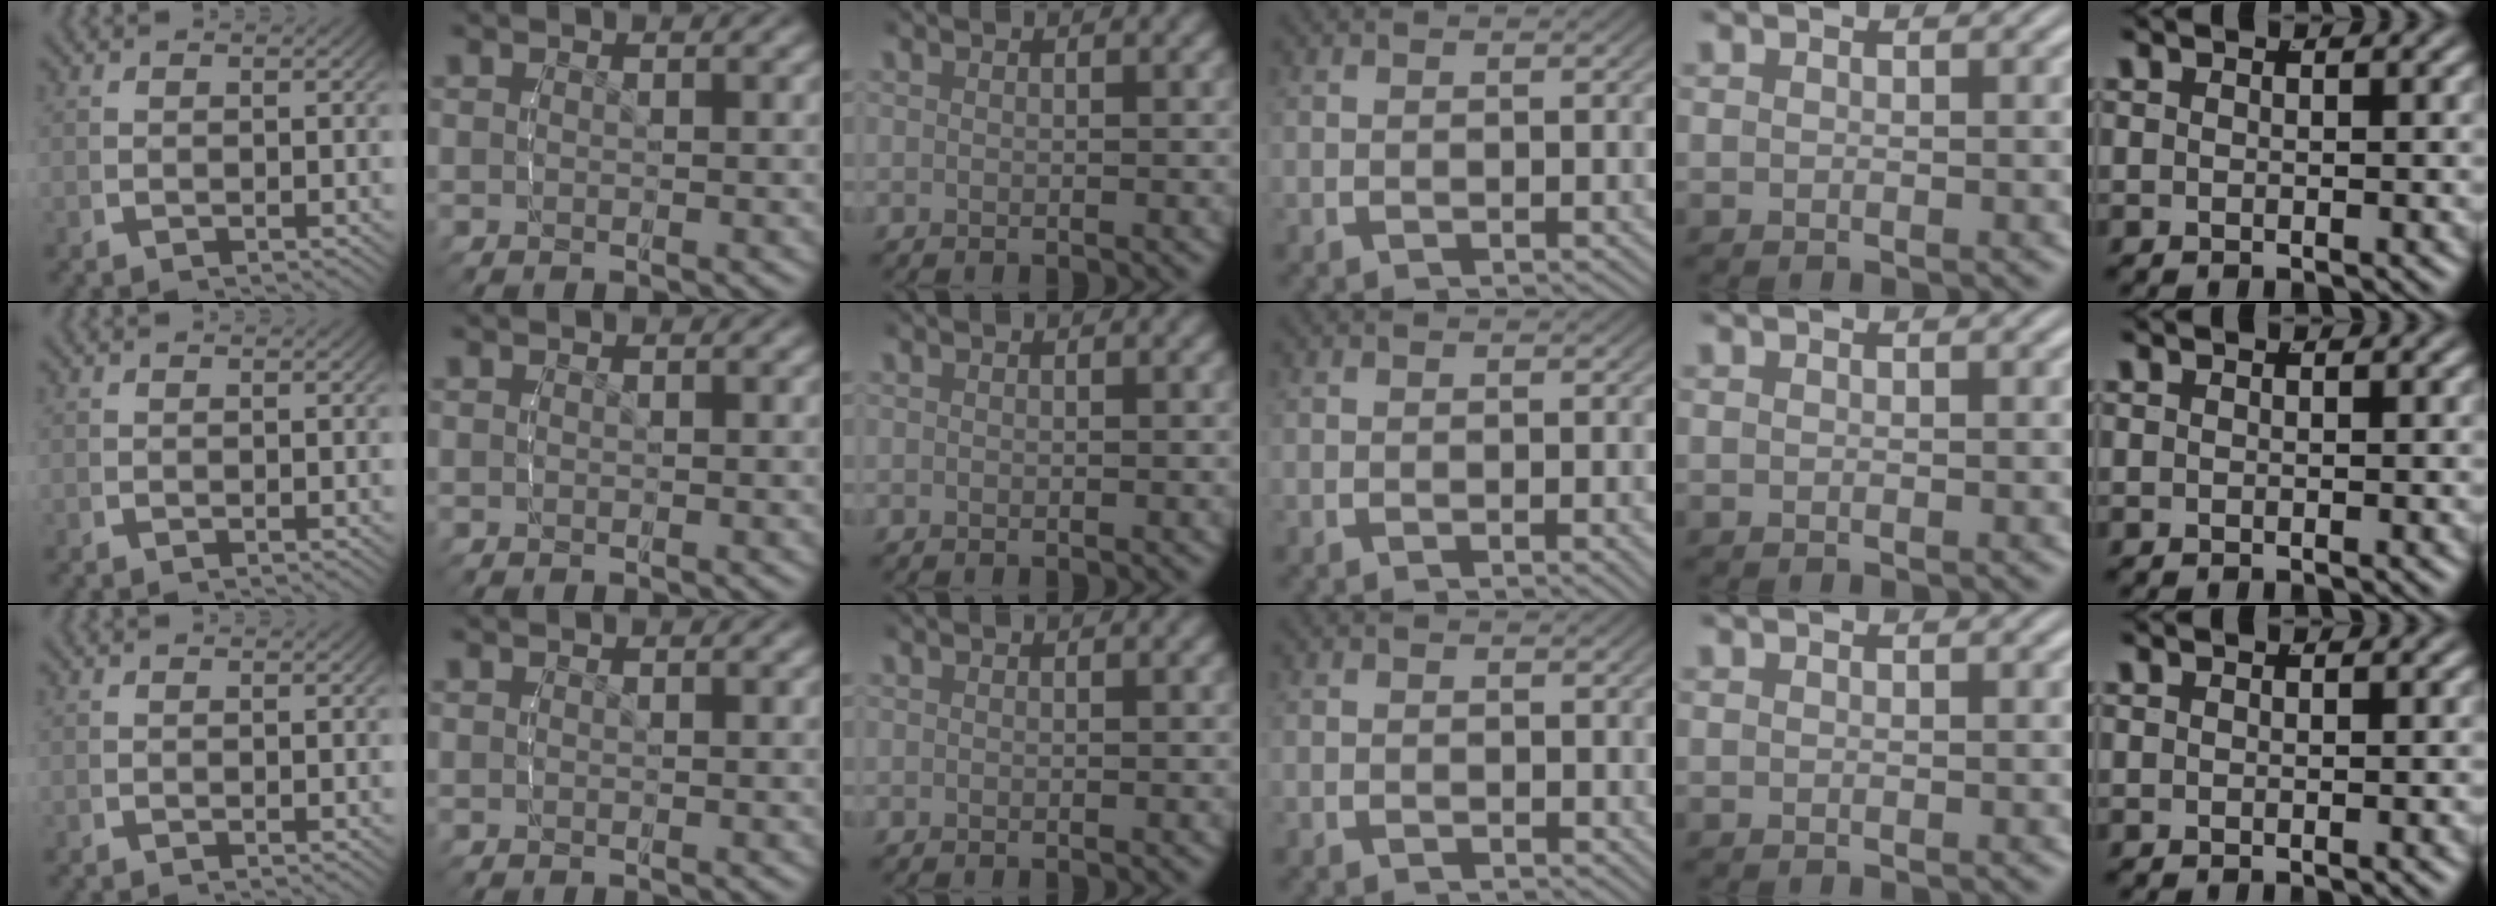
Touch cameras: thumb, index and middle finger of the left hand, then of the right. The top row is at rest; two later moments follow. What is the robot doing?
{"motion": "lift_and_place", "object": "cubes"}